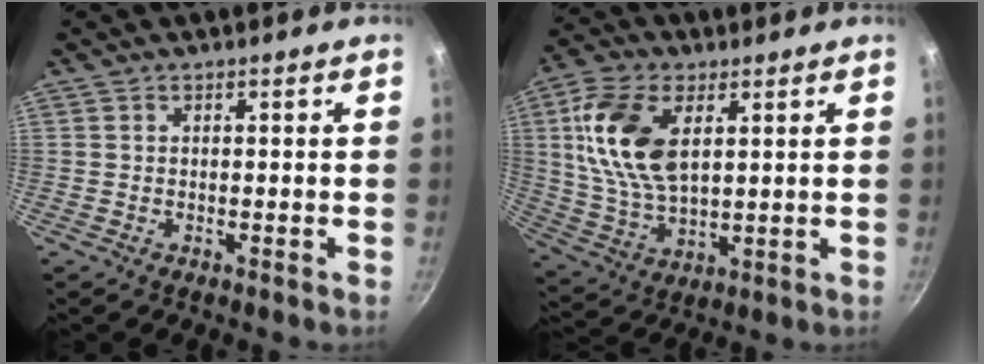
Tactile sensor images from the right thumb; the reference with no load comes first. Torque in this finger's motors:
{"motor_torque": [1.36, 2.02, 1.36, 0.25, 0.18]}